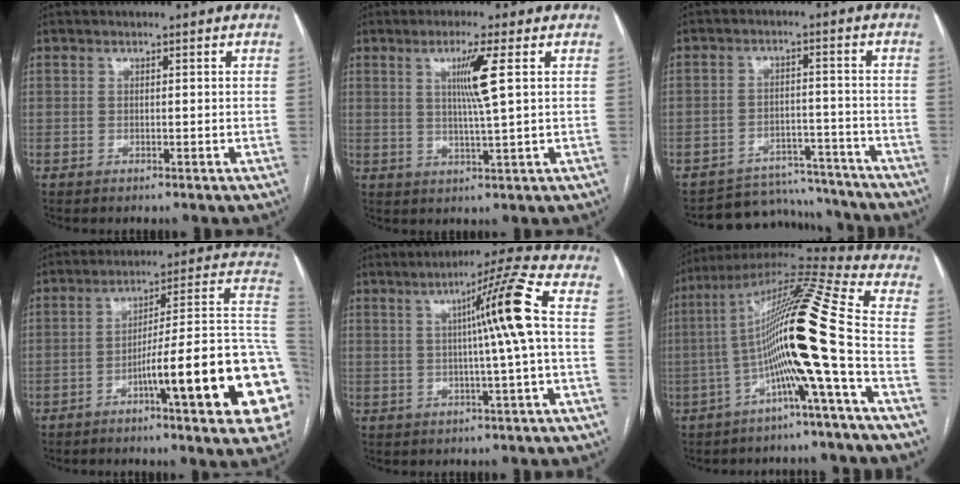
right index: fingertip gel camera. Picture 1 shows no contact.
{"total": 5.7, "force": [1.7, -0.9, 5.4], "torque": [-0.101, -0.005, 0.031]}
{"total": 11.1, "force": [-10.6, 3.3, -0.2], "torque": [0.014, 0.030, -0.143]}
{"total": 21.4, "force": [-6.0, 1.1, 20.5], "torque": [-0.196, 0.018, -0.085]}
{"total": 9.5, "force": [0.9, -2.1, 9.2], "torque": [-0.142, 0.011, 0.017]}
{"total": 16.9, "force": [-3.7, -1.8, 16.4], "torque": [-0.286, 0.016, -0.081]}